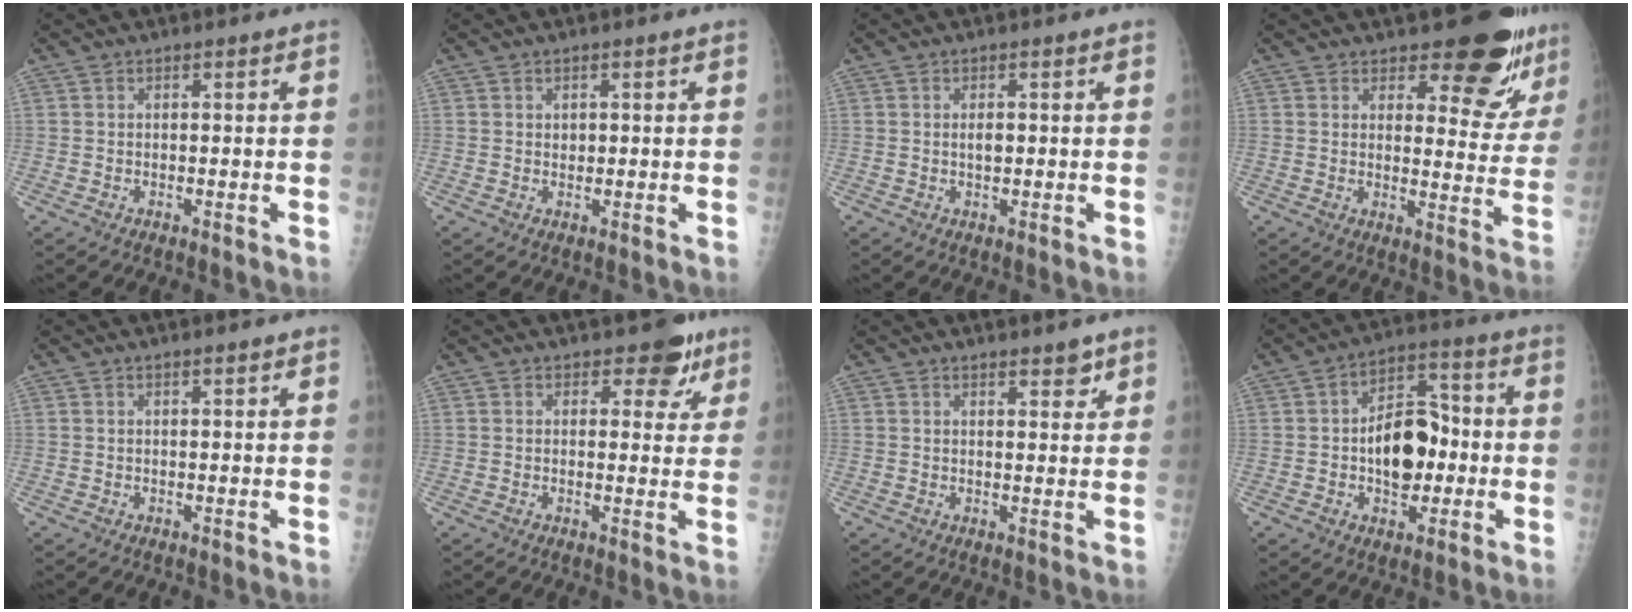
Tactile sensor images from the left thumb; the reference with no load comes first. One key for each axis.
{"total": 1.2, "fx": 0.3, "fy": 1.0, "fz": 0.7, "tx": -0.003, "ty": 0.000, "tz": 0.006}
{"total": 1.7, "fx": 0.1, "fy": 0.8, "fz": 1.5, "tx": -0.023, "ty": 0.000, "tz": 0.002}
{"total": 13.0, "fx": 10.5, "fy": 4.8, "fz": 6.0, "tx": -0.034, "ty": -0.087, "tz": 0.122}
{"total": 0.8, "fx": 0.6, "fy": 0.1, "fz": 0.5, "tx": -0.006, "ty": -0.001, "tz": 0.009}
{"total": 5.4, "fx": 3.4, "fy": 3.3, "fz": 2.5, "tx": 0.008, "ty": -0.014, "tz": 0.038}
{"total": 3.2, "fx": 2.4, "fy": 1.1, "fz": 1.8, "tx": -0.012, "ty": -0.014, "tz": 0.031}
{"total": 12.8, "fx": -1.2, "fy": 8.4, "fz": 9.5, "tx": -0.102, "ty": 0.032, "tz": -0.022}